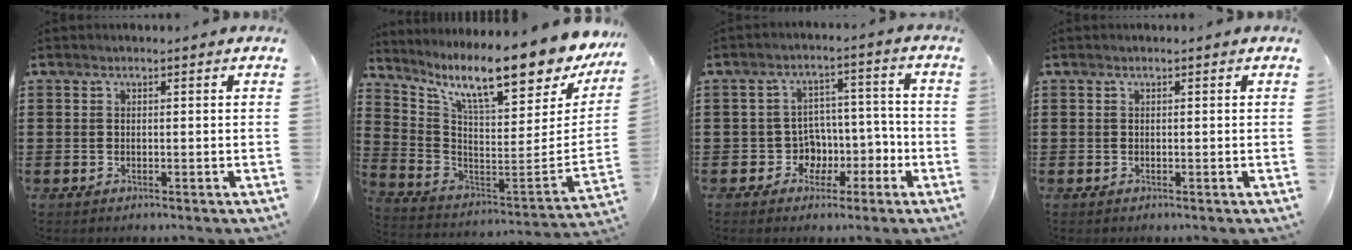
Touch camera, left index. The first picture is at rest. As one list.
[{"total": 13.2, "force": [9.7, 1.4, 8.9], "torque": [-0.172, -0.081, 0.156]}, {"total": 5.6, "force": [-1.5, 5.2, 1.2], "torque": [-0.035, 0.000, -0.025]}, {"total": 0.0}]